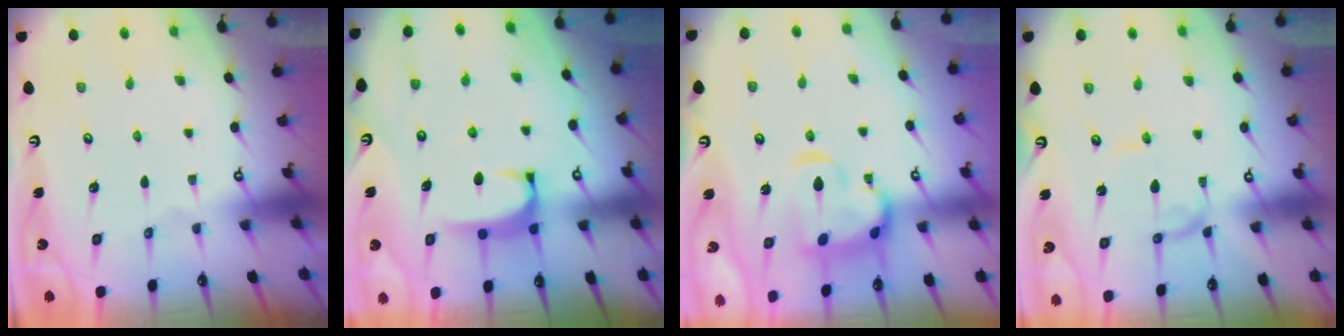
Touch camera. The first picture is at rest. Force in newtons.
{"total": 1.8, "press": 1.7, "slide": 0.5}
{"total": 8.3, "press": 8.1, "slide": 1.8}
{"total": 0.6, "press": 0.6, "slide": 0.1}